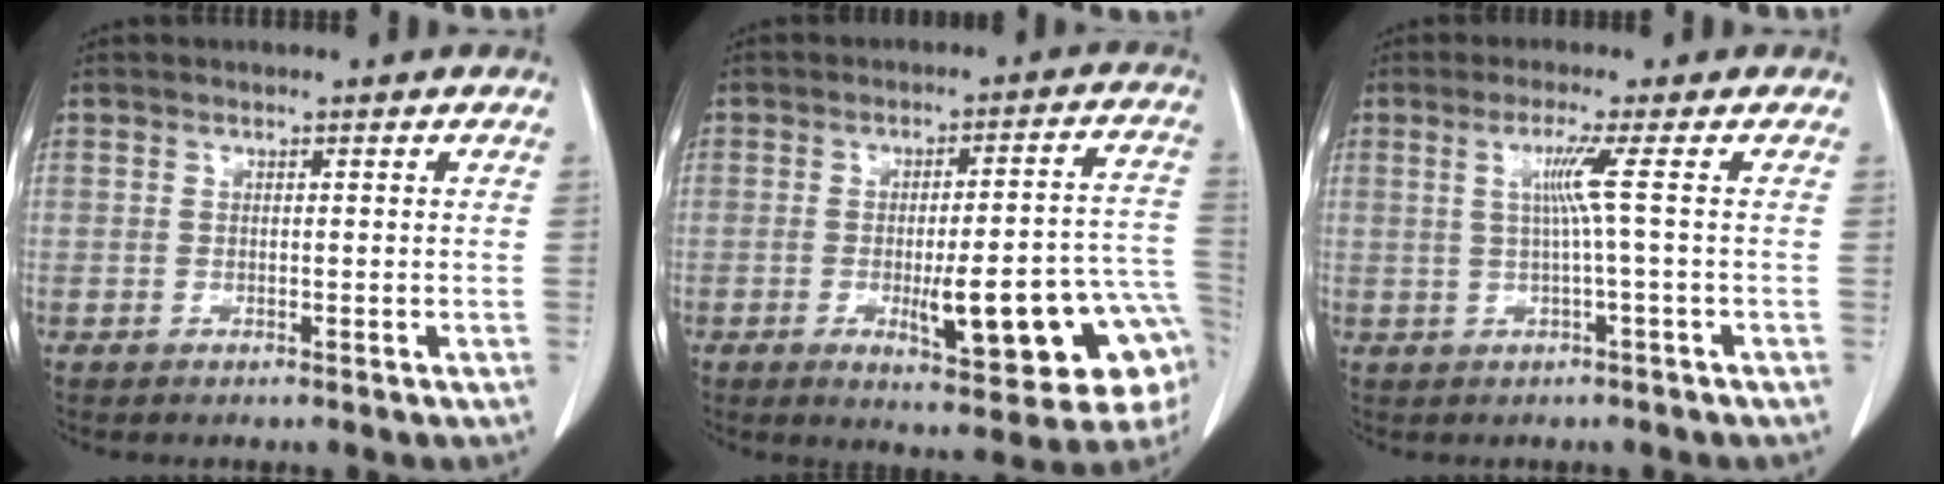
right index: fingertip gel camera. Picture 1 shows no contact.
{"total": 18.0, "force": [-5.2, 3.3, 16.9], "torque": [-0.141, 0.024, -0.050]}
{"total": 3.7, "force": [0.5, -1.5, 3.4], "torque": [-0.069, 0.000, 0.013]}